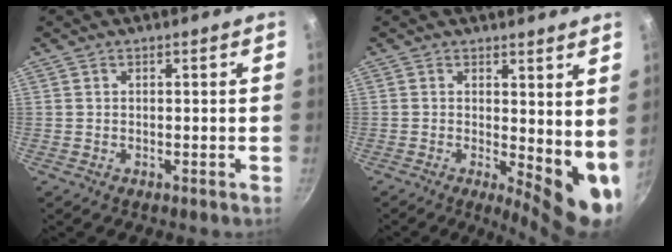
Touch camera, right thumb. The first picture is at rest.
{"total": 9.7, "force": [1.0, 3.9, 8.8], "torque": [-0.098, -0.022, 0.020]}